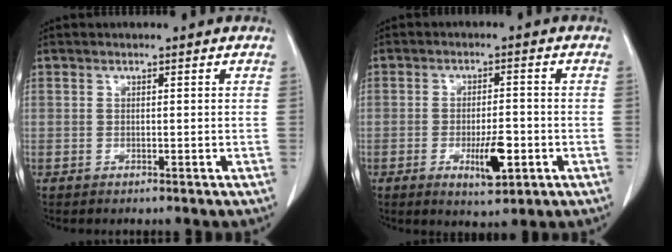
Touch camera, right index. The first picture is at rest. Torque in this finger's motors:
{"motor_torque": [0.71, -0.49, 0.12, 0.05]}